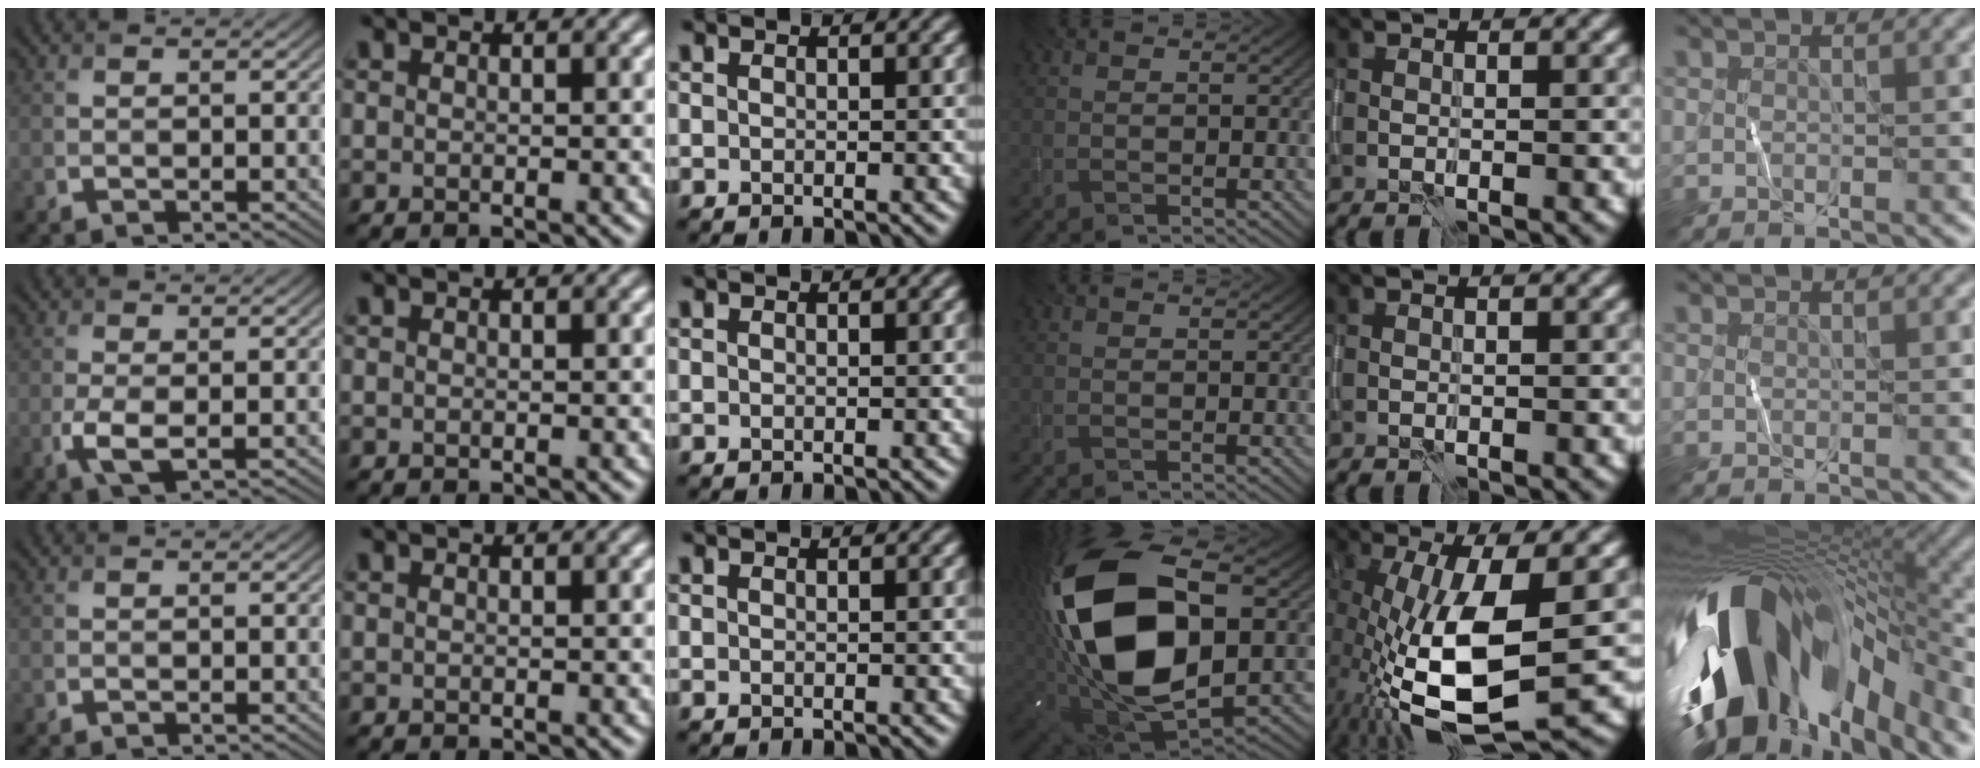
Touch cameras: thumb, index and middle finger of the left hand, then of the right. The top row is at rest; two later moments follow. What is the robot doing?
{"motion": "wipe", "object": "whiteboard"}